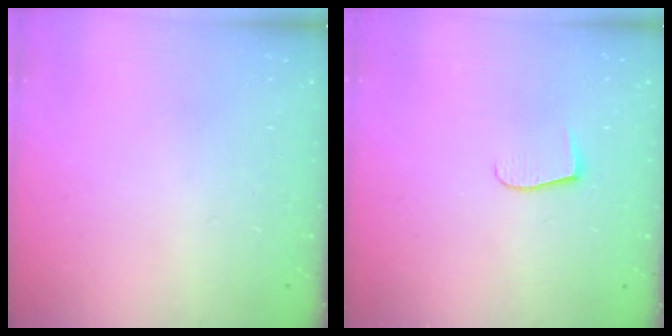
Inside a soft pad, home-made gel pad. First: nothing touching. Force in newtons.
{"total": 6.2, "press": 6.2, "slide": 0.4}